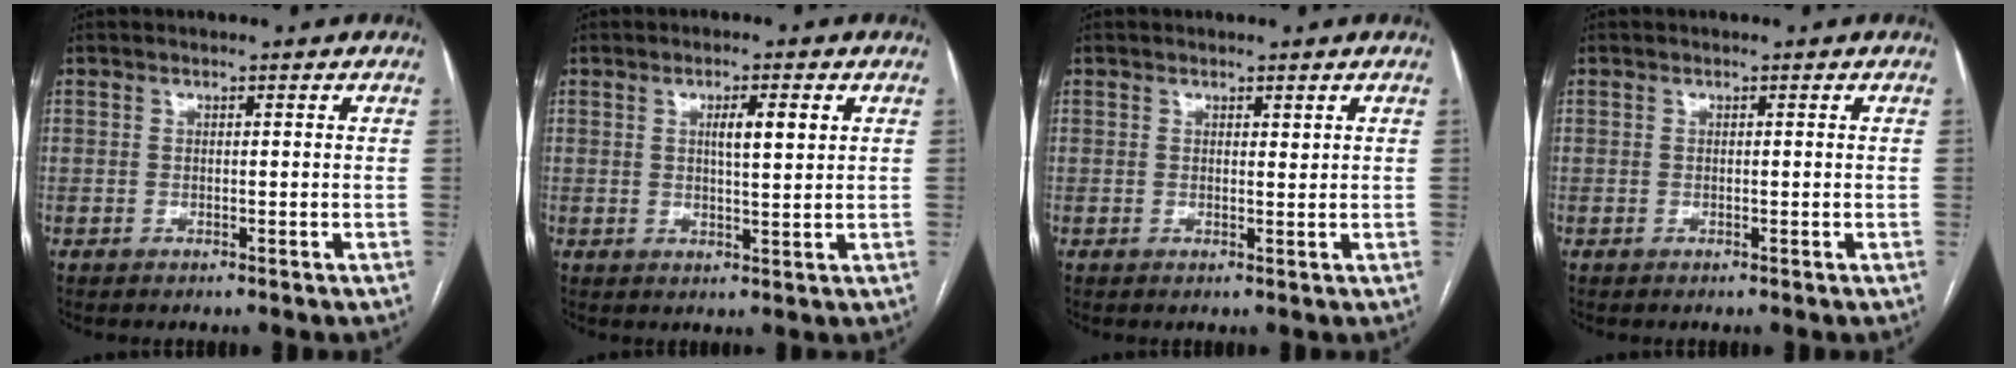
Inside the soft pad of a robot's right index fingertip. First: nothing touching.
{"total": 4.0, "force": [1.4, 0.5, 3.7], "torque": [-0.062, 0.001, 0.021]}
{"total": 0.7, "force": [0.5, 0.3, 0.5], "torque": [-0.006, -0.004, 0.006]}
{"total": 0.0}